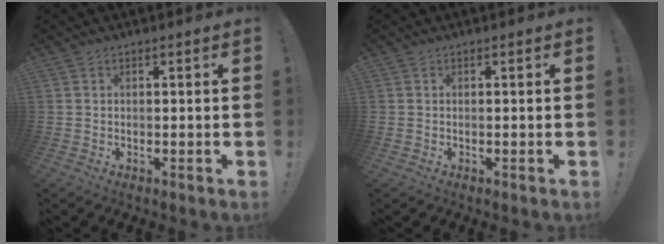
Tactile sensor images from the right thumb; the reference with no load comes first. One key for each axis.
{"total": 0.0}